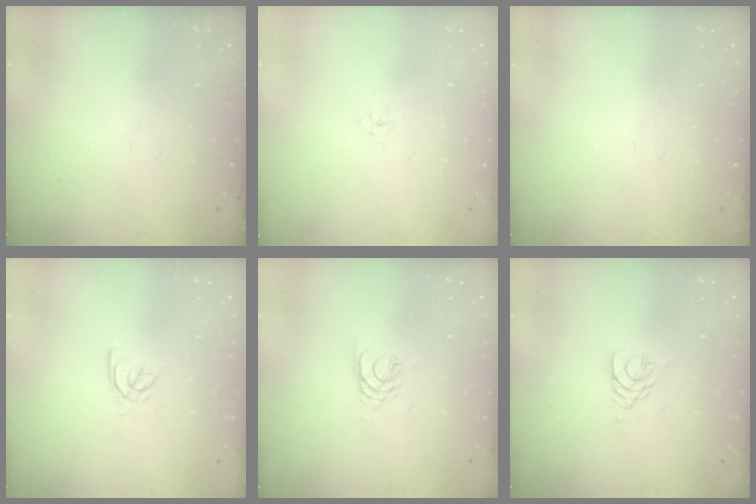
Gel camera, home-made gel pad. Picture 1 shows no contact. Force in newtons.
{"total": 1.6, "press": 1.6, "slide": 0.2}
{"total": 0.0}
{"total": 1.7, "press": 1.6, "slide": 0.5}
{"total": 3.5, "press": 3.5, "slide": 0.5}
{"total": 3.0, "press": 3.0, "slide": 0.5}